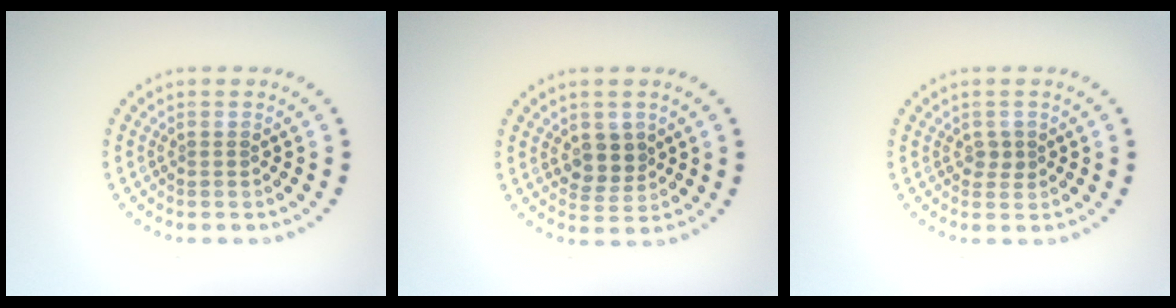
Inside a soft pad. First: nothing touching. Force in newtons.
{"total": 2.6, "press": 2.4, "slide": 1.1}
{"total": 1.2, "press": 1.1, "slide": 0.5}